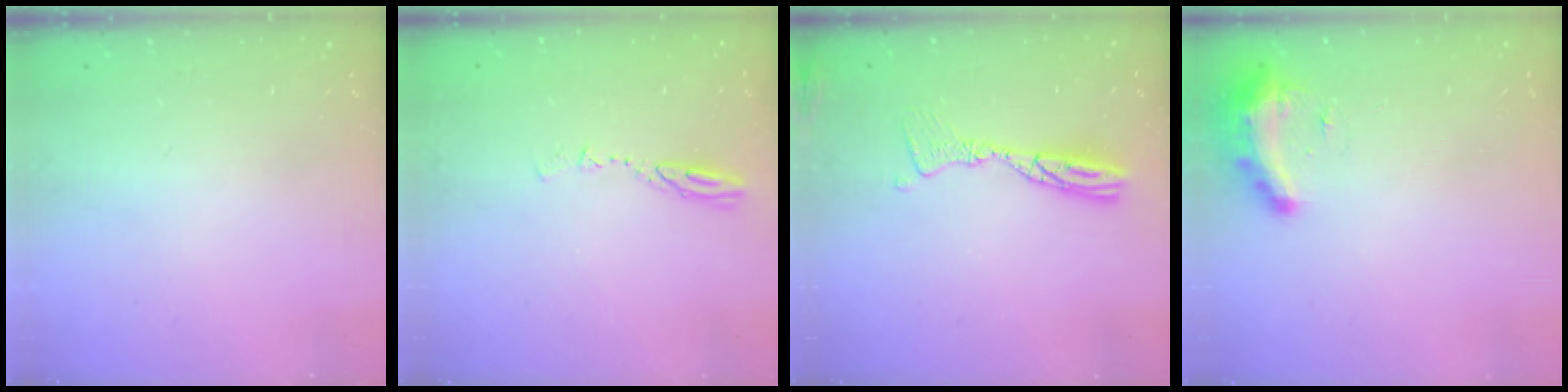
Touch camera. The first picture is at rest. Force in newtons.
{"total": 5.2, "press": 5.1, "slide": 0.4}
{"total": 10.8, "press": 10.8, "slide": 1.1}
{"total": 9.0, "press": 9.0, "slide": 0.9}